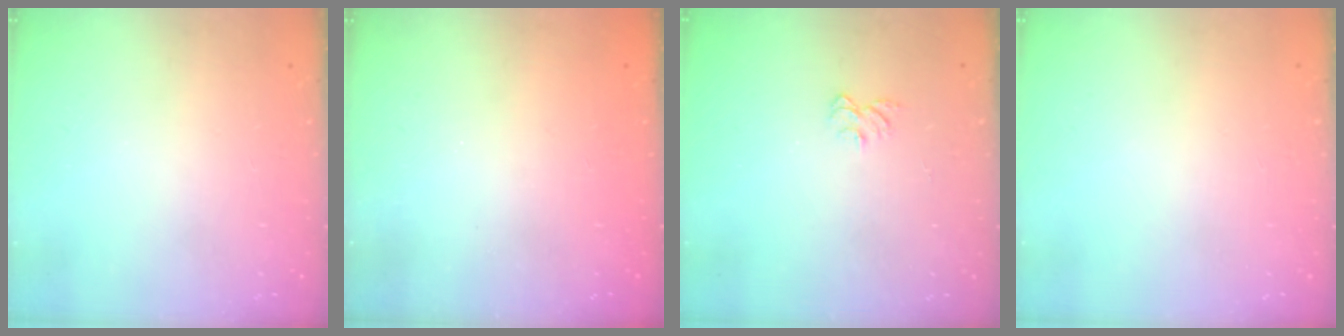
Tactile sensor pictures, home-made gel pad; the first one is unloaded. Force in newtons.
{"total": 2.3, "press": 2.2, "slide": 0.8}
{"total": 5.4, "press": 5.4, "slide": 0.5}
{"total": 0.0}